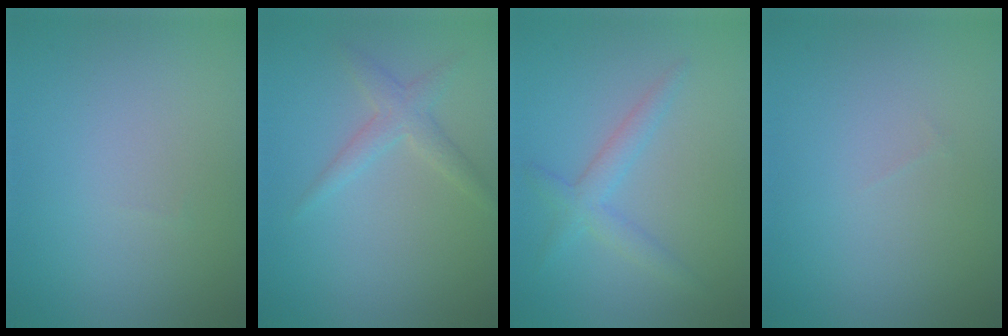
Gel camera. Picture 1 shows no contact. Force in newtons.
{"total": 2.1, "press": 2.1, "slide": 0.1}
{"total": 2.4, "press": 2.4, "slide": 0.2}
{"total": 0.0}